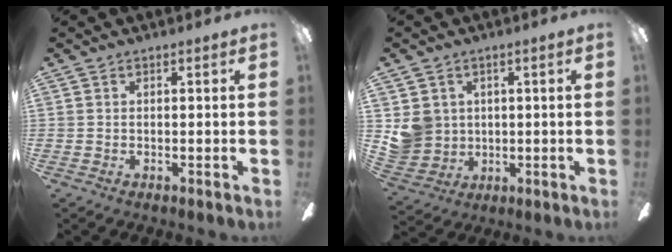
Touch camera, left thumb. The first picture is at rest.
{"total": 6.9, "force": [1.8, 6.6, 1.1], "torque": [-0.028, -0.004, 0.040]}